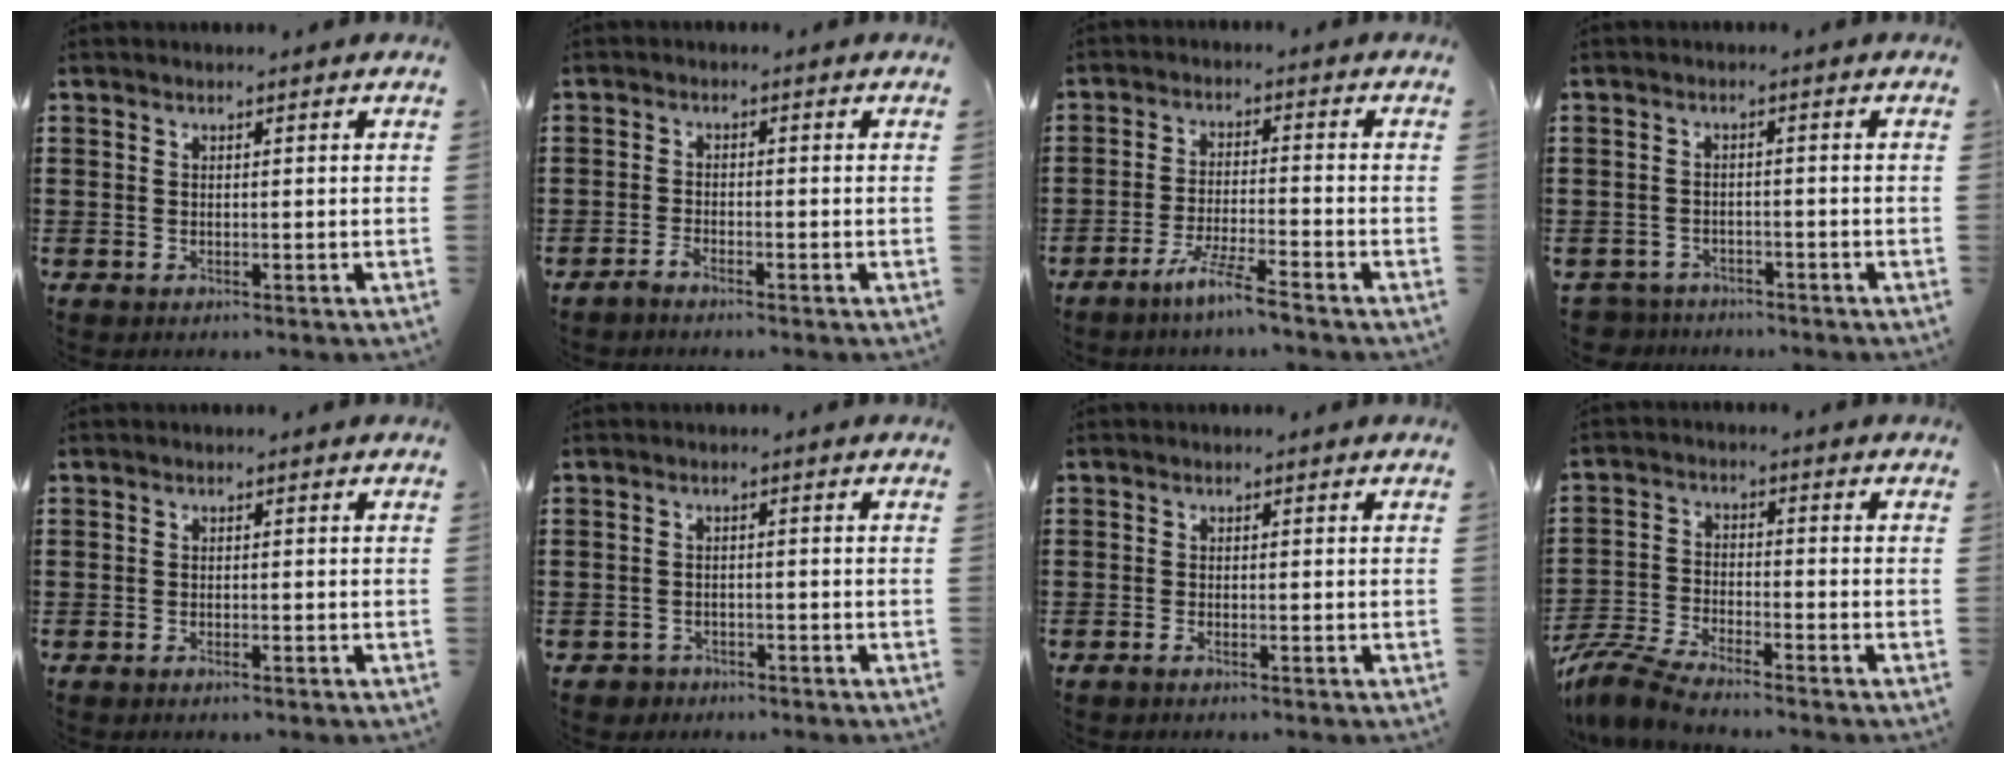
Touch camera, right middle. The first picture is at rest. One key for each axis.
{"total": 1.6, "fx": -1.5, "fy": 0.1, "fz": 0.6, "tx": -0.021, "ty": -0.004, "tz": -0.030}
{"total": 5.4, "fx": -4.4, "fy": -0.3, "fz": 3.0, "tx": -0.062, "ty": -0.011, "tz": -0.083}
{"total": 2.5, "fx": -2.4, "fy": 0.5, "fz": -0.2, "tx": -0.006, "ty": -0.001, "tz": -0.055}
{"total": 0.7, "fx": -0.5, "fy": 0.1, "fz": 0.4, "tx": -0.011, "ty": -0.004, "tz": -0.008}
{"total": 1.4, "fx": -1.2, "fy": 0.7, "fz": 0.0, "tx": -0.005, "ty": 0.002, "tz": -0.029}
{"total": 0.6, "fx": -0.5, "fy": 0.1, "fz": 0.4, "tx": -0.010, "ty": -0.003, "tz": -0.008}
{"total": 6.2, "fx": -5.8, "fy": 0.4, "fz": 2.2, "tx": -0.067, "ty": -0.009, "tz": -0.118}